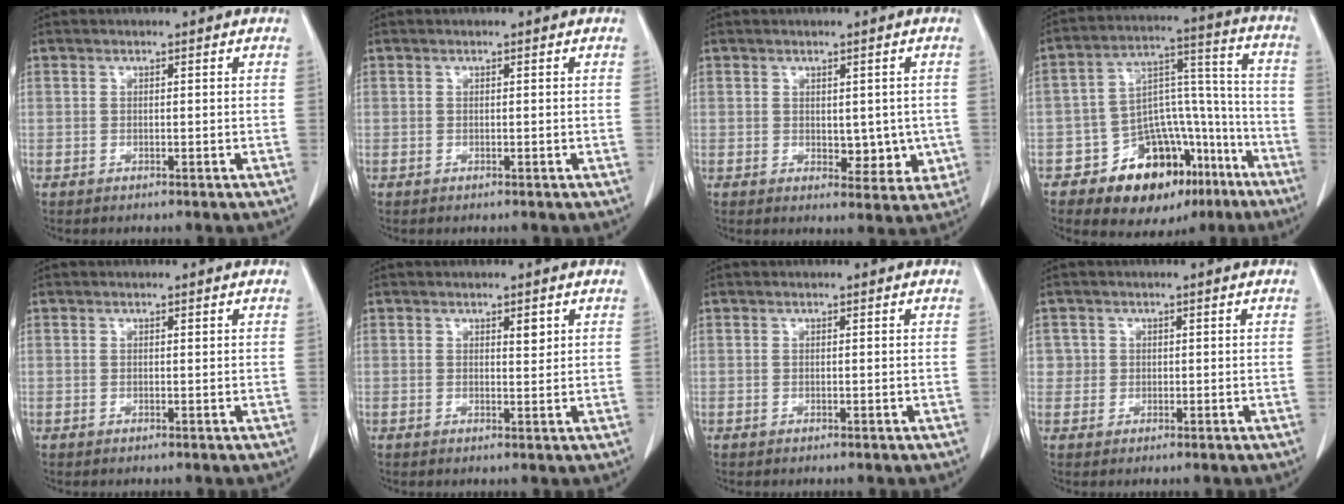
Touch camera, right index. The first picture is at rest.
{"total": 0.0}
{"total": 5.1, "force": [-0.2, 3.1, 4.0], "torque": [-0.035, -0.006, 0.009]}
{"total": 17.4, "force": [-10.4, 10.2, 9.5], "torque": [-0.111, 0.068, -0.149]}
{"total": 0.0}
{"total": 1.7, "force": [0.9, 0.5, 1.4], "torque": [-0.020, -0.005, 0.013]}
{"total": 0.0}
{"total": 1.9, "force": [0.4, 1.8, -0.2], "torque": [0.022, 0.003, 0.001]}